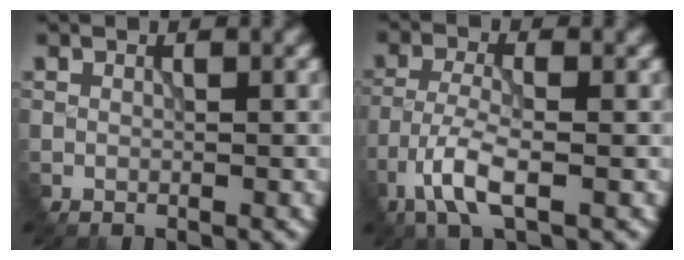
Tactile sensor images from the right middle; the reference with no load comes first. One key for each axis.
{"total": 4.8, "fx": -2.5, "fy": 1.4, "fz": 3.9, "tx": -0.088, "ty": -0.003, "tz": -0.056}